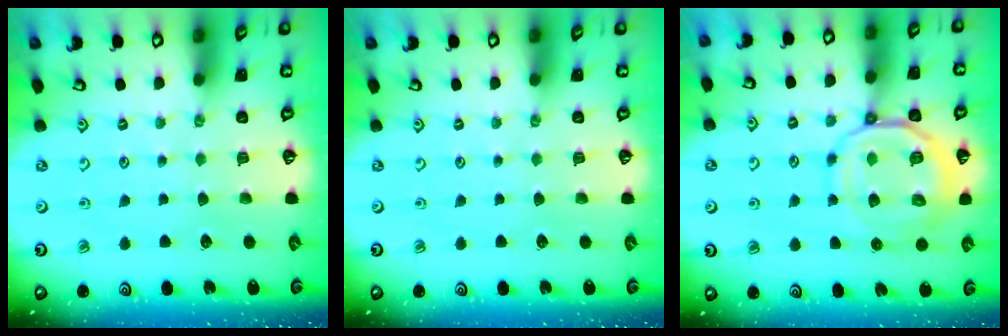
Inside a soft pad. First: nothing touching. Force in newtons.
{"total": 0.0}
{"total": 14.0, "press": 14.0, "slide": 1.5}